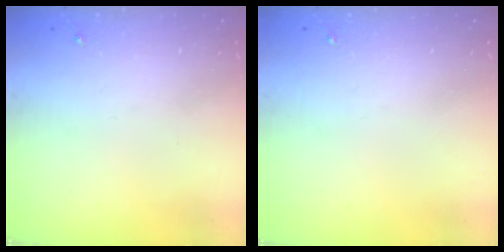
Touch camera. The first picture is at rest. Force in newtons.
{"total": 0.0}